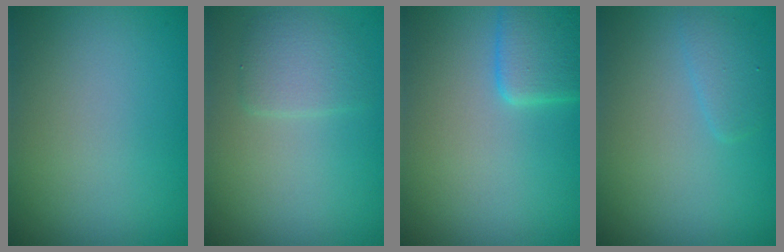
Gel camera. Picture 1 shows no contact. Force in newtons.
{"total": 2.3, "press": 2.3, "slide": 0.3}
{"total": 3.6, "press": 3.6, "slide": 0.3}
{"total": 1.4, "press": 1.4, "slide": 0.1}